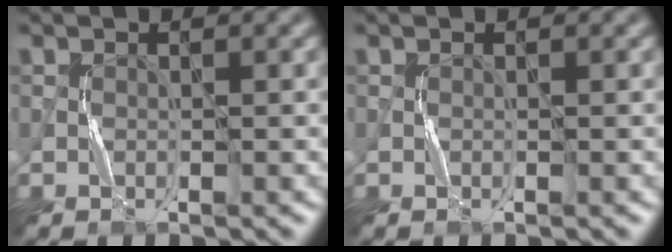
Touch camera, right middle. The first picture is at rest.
{"total": 0.0}